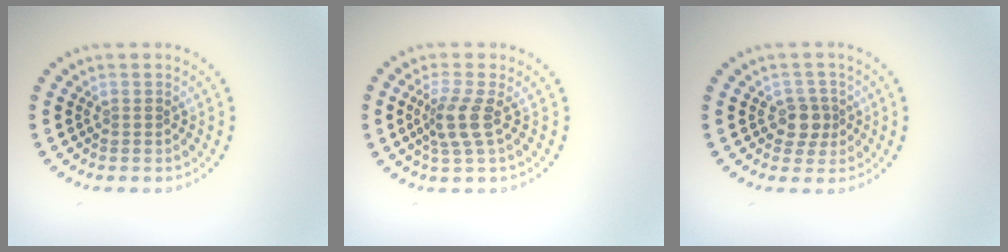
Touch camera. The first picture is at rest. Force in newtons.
{"total": 2.7, "press": 2.0, "slide": 1.8}
{"total": 2.1, "press": 1.8, "slide": 1.1}